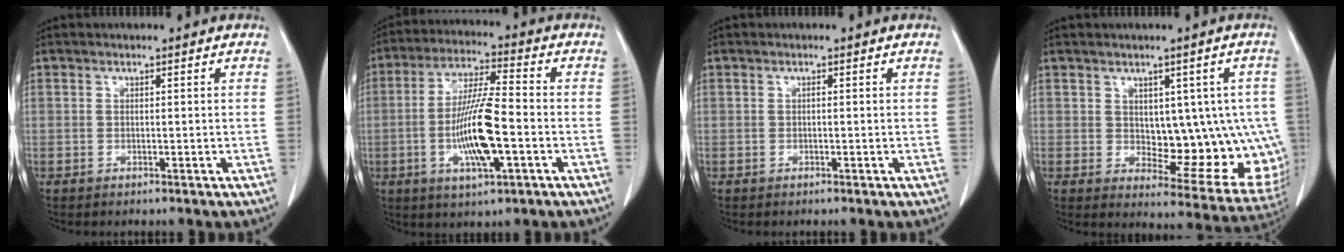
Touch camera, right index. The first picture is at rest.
{"total": 12.0, "force": [-2.8, 1.8, 11.5], "torque": [-0.223, -0.004, -0.051]}
{"total": 0.0}
{"total": 13.3, "force": [0.6, 7.0, 11.3], "torque": [-0.118, 0.006, 0.027]}